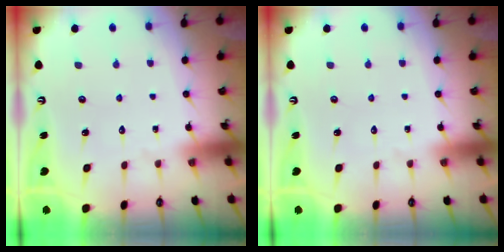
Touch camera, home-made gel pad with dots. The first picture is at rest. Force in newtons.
{"total": 0.0}